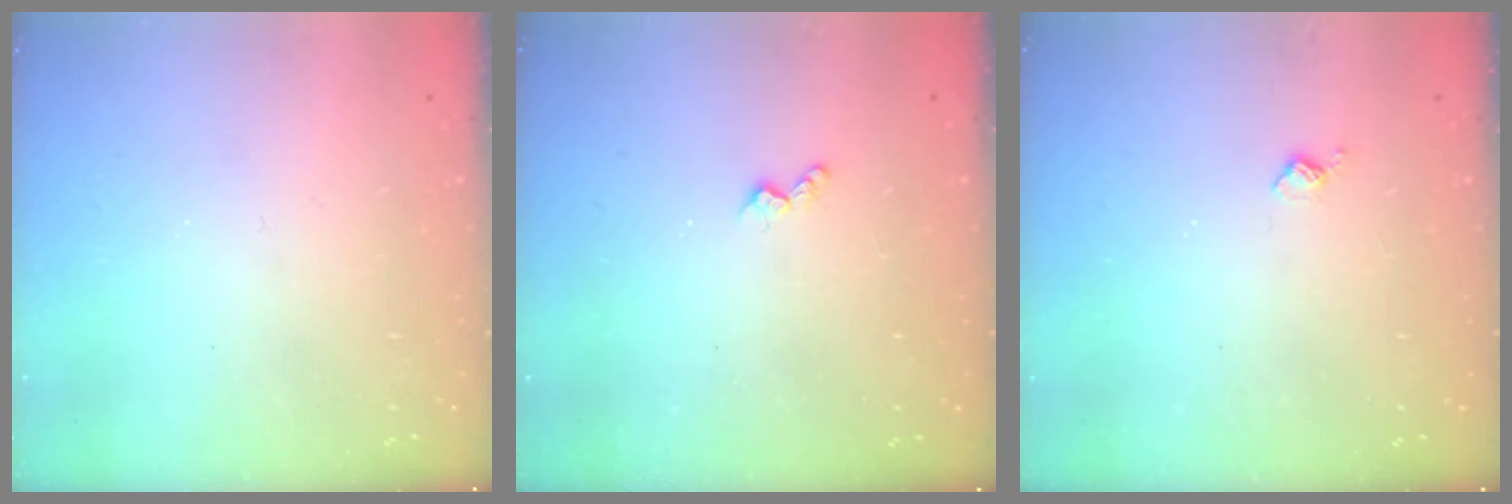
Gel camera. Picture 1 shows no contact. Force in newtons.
{"total": 3.6, "press": 3.5, "slide": 0.6}
{"total": 3.2, "press": 3.2, "slide": 0.5}